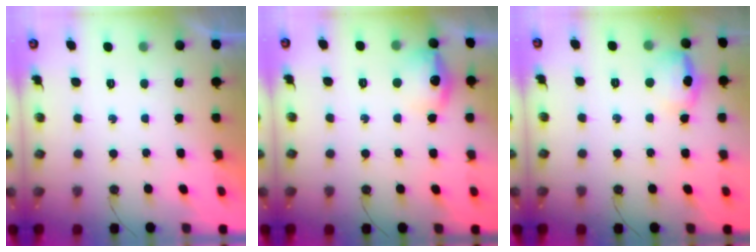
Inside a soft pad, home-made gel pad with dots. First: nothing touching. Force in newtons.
{"total": 12.8, "press": 12.8, "slide": 1.1}
{"total": 11.5, "press": 11.4, "slide": 1.6}